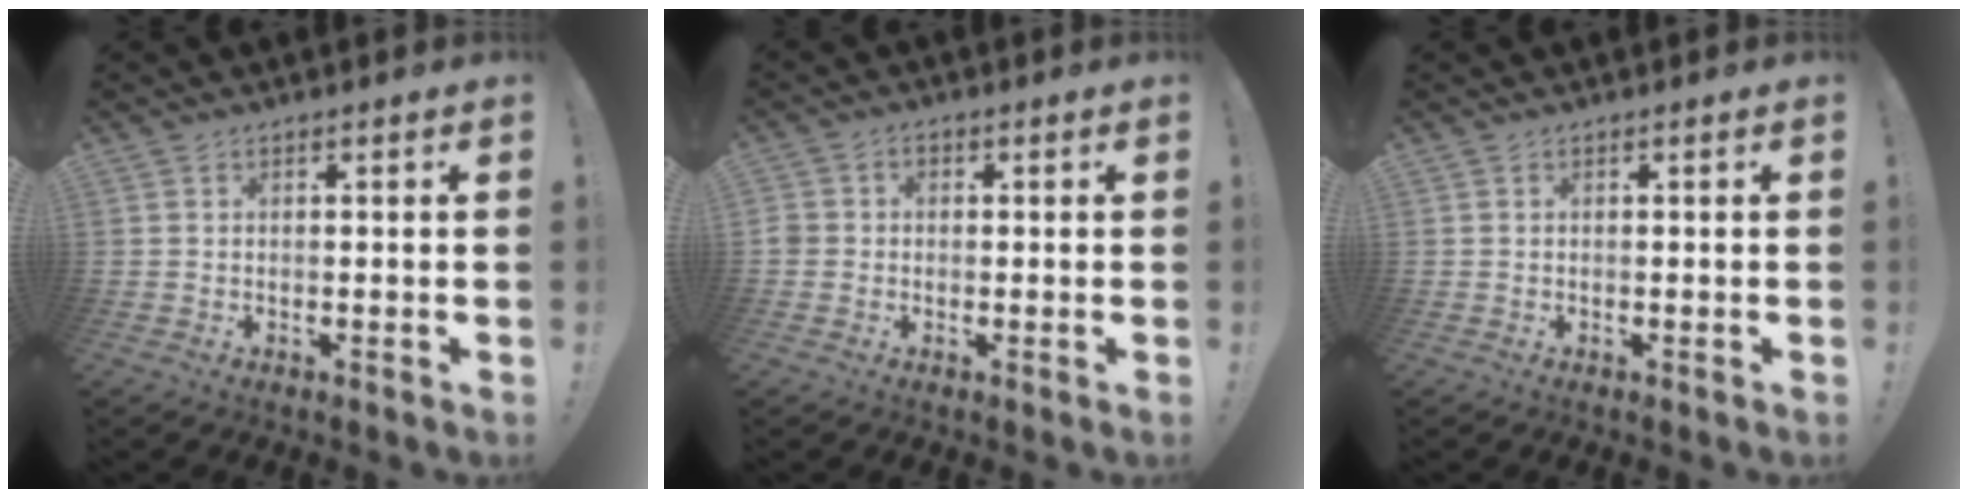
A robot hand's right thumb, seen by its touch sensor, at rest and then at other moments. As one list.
[{"total": 3.3, "force": [-0.7, 2.9, 1.5], "torque": [-0.026, 0.005, -0.015]}, {"total": 0.0}]